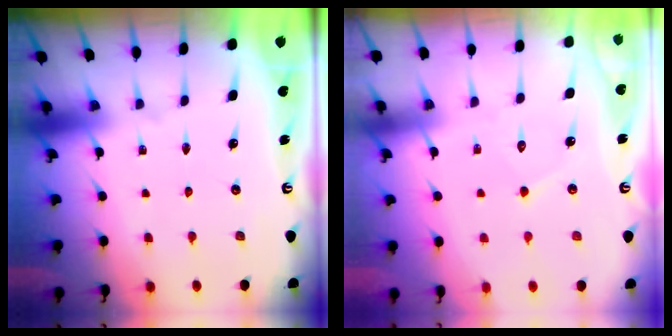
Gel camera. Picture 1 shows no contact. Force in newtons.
{"total": 5.3, "press": 5.2, "slide": 0.4}